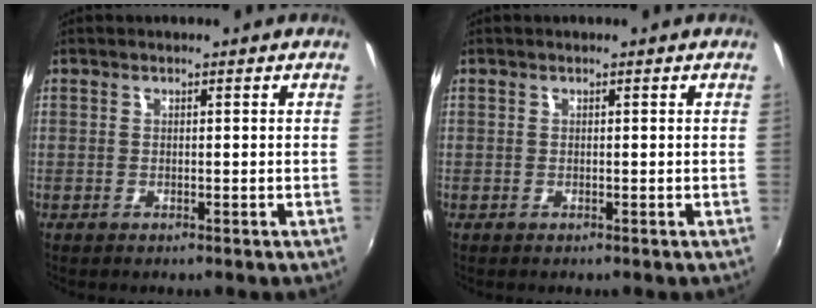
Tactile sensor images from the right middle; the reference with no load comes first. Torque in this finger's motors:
{"motor_torque": [-0.65, -0.19, -0.12, -0.03]}